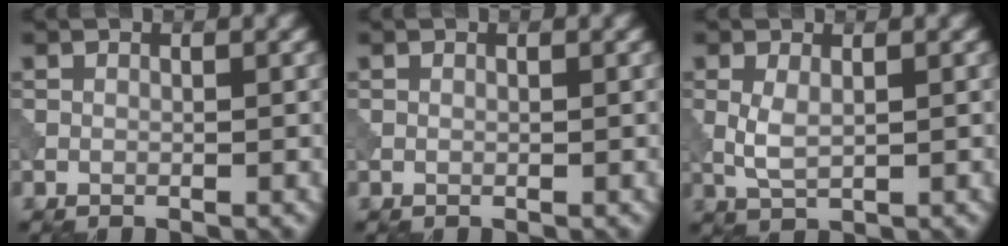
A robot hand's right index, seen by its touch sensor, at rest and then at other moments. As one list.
[{"total": 0.0}, {"total": 2.2, "force": [0.2, 1.0, 2.0], "torque": [-0.050, 0.000, 0.005]}]